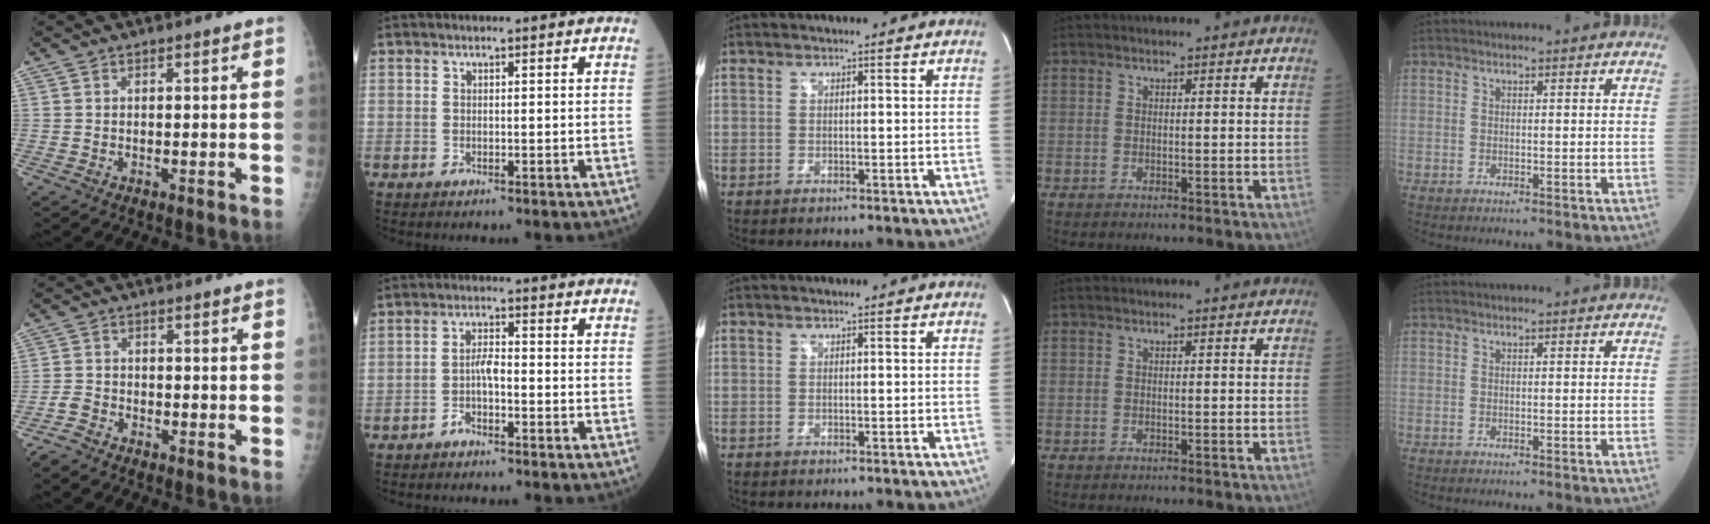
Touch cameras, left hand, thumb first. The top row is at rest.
{"thumb": {"total": 2.5, "force": [-2.4, 0.8, 0.3], "torque": [-0.012, 0.003, -0.053]}, "index": {"total": 2.8, "force": [-1.3, 0.9, 2.3], "torque": [-0.046, 0.007, -0.026]}}